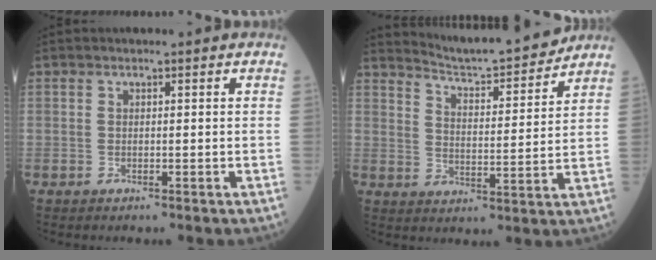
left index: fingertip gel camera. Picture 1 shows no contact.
{"total": 11.9, "force": [11.5, 0.1, 3.0], "torque": [-0.052, -0.006, 0.173]}